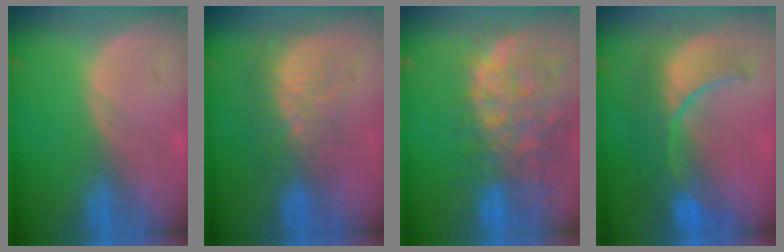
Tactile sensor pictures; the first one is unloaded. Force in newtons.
{"total": 8.6, "press": 7.5, "slide": 4.3}
{"total": 13.7, "press": 11.0, "slide": 8.1}
{"total": 9.9, "press": 9.3, "slide": 3.5}